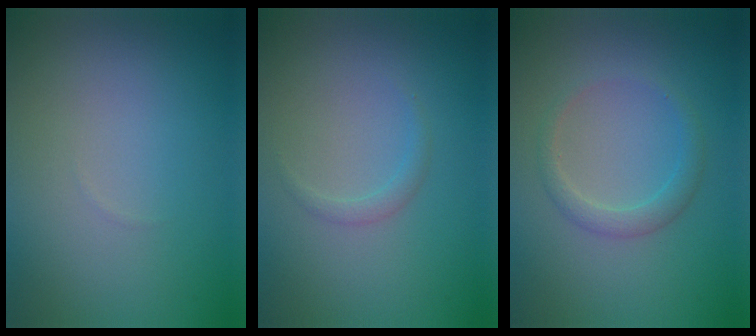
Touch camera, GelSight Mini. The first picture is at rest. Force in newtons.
{"total": 0.9, "press": 0.9, "slide": 0.1}
{"total": 1.8, "press": 1.8, "slide": 0.0}